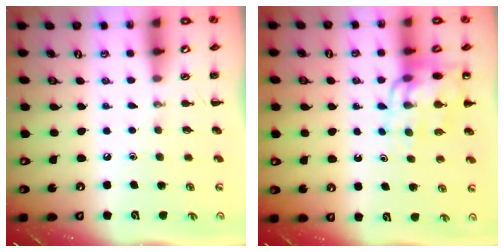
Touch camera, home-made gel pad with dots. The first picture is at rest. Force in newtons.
{"total": 11.6, "press": 11.3, "slide": 2.6}